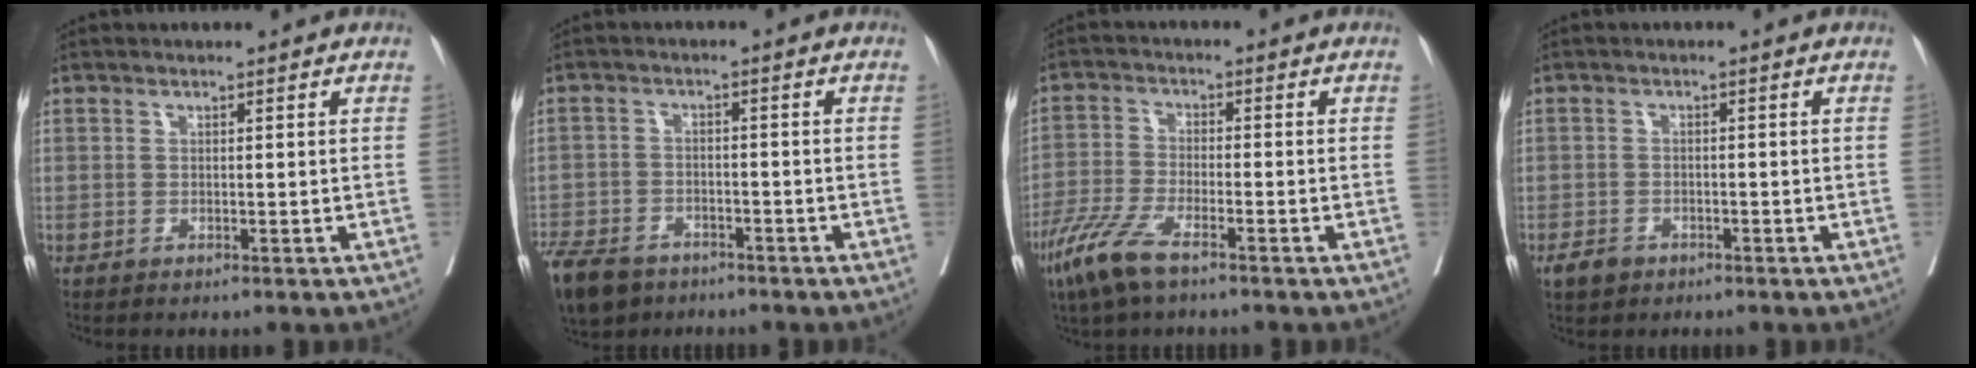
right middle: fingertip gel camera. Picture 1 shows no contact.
{"total": 10.5, "force": [-7.7, 5.8, 4.4], "torque": [-0.100, -0.012, -0.129]}
{"total": 7.3, "force": [-4.9, 1.4, 5.2], "torque": [-0.118, -0.014, -0.096]}
{"total": 2.6, "force": [-1.7, 1.7, 0.9], "torque": [-0.016, 0.003, -0.022]}